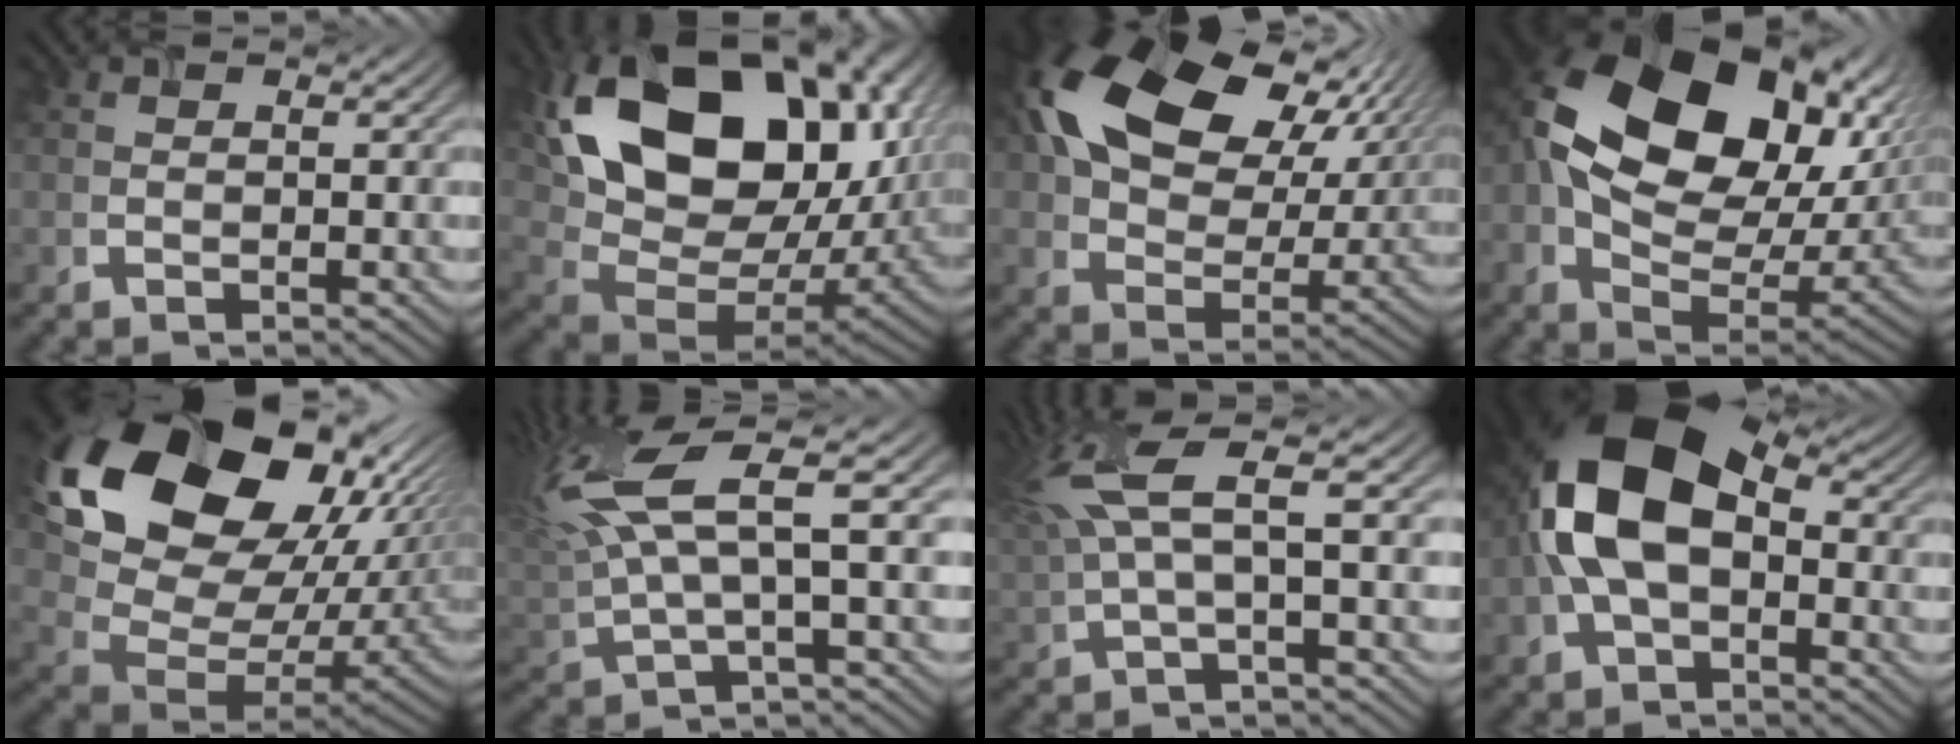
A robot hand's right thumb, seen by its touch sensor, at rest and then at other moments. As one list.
[{"total": 20.8, "force": [6.9, 13.8, 13.9], "torque": [-0.287, -0.002, 0.154]}, {"total": 20.5, "force": [8.3, 13.3, 13.2], "torque": [-0.270, 0.028, 0.151]}, {"total": 21.1, "force": [6.0, 13.8, 14.7], "torque": [-0.302, -0.009, 0.129]}, {"total": 20.7, "force": [9.6, 13.3, 12.7], "torque": [-0.267, 0.009, 0.197]}, {"total": 12.9, "force": [4.8, 3.7, 11.3], "torque": [-0.263, 0.017, 0.096]}, {"total": 8.8, "force": [3.3, 2.1, 7.9], "torque": [-0.163, 0.020, 0.063]}, {"total": 12.8, "force": [-0.4, 8.0, 9.9], "torque": [-0.221, 0.011, -0.016]}]